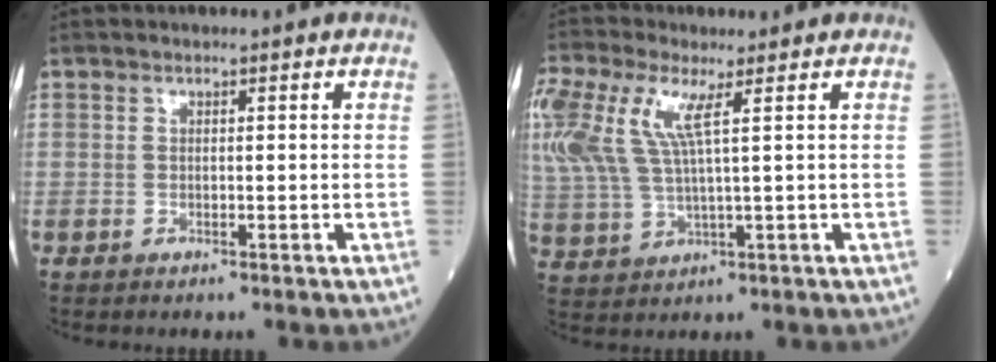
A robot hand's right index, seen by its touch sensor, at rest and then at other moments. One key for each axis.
{"total": 15.6, "fx": 6.2, "fy": 5.4, "fz": 13.3, "tx": -0.348, "ty": 0.018, "tz": 0.121}